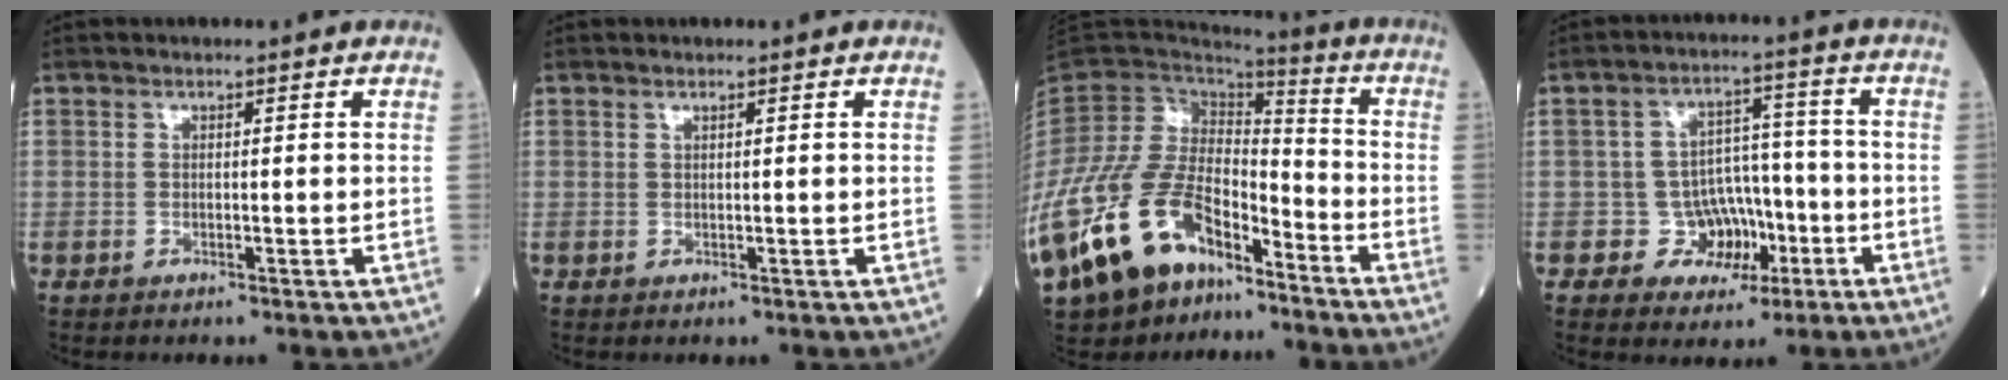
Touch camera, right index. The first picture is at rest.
{"total": 0.0}
{"total": 23.4, "force": [-14.2, 11.4, 14.7], "torque": [-0.345, 0.001, -0.254]}
{"total": 6.7, "force": [-2.5, 6.0, 1.4], "torque": [0.001, 0.023, -0.033]}